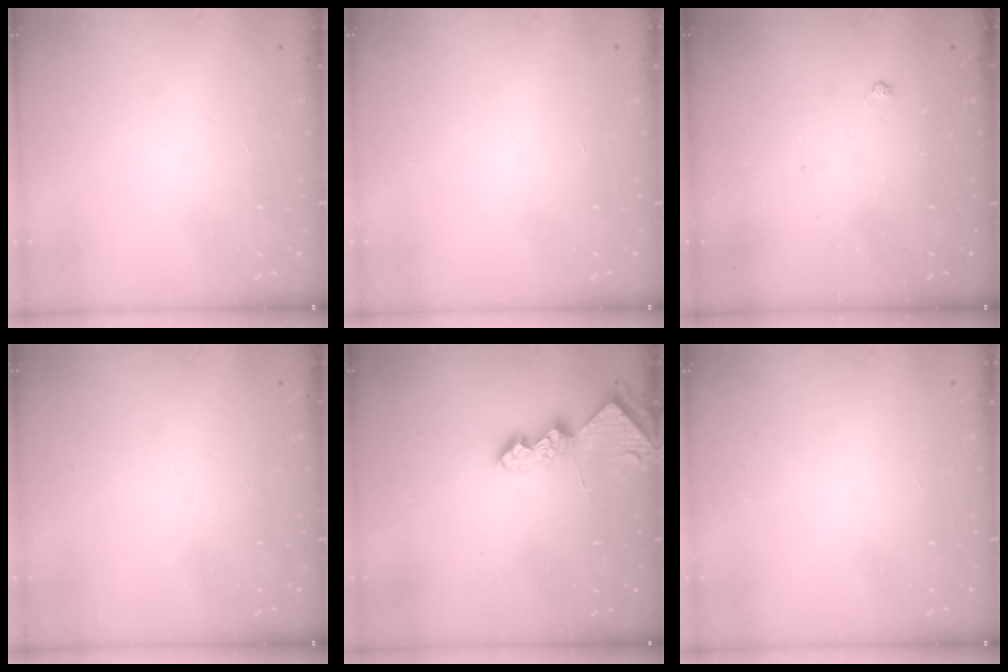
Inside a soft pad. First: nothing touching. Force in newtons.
{"total": 0.0}
{"total": 3.8, "press": 3.7, "slide": 0.7}
{"total": 0.0}
{"total": 6.3, "press": 6.3, "slide": 0.5}
{"total": 0.0}